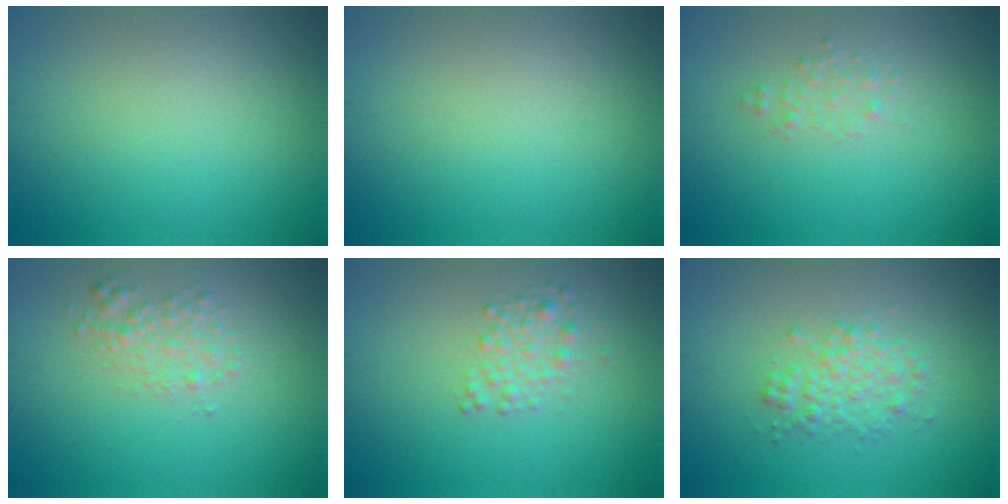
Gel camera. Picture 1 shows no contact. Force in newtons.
{"total": 0.0}
{"total": 1.0, "press": 1.0, "slide": 0.1}
{"total": 2.0, "press": 2.0, "slide": 0.1}
{"total": 2.0, "press": 2.0, "slide": 0.1}
{"total": 2.6, "press": 2.6, "slide": 0.0}